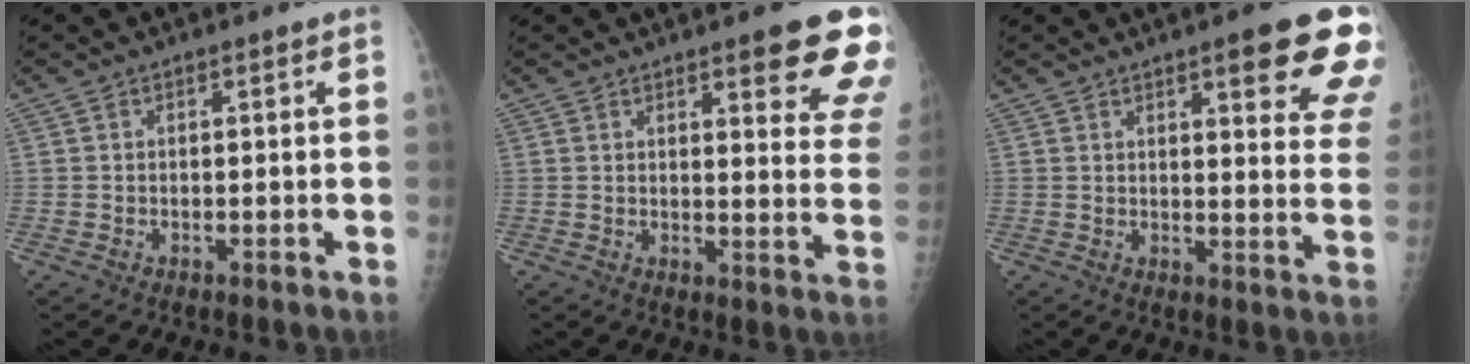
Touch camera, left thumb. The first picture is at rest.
{"total": 14.4, "force": [9.0, 3.7, 10.6], "torque": [-0.094, -0.046, 0.096]}
{"total": 15.5, "force": [9.0, 3.5, 12.0], "torque": [-0.118, -0.040, 0.103]}